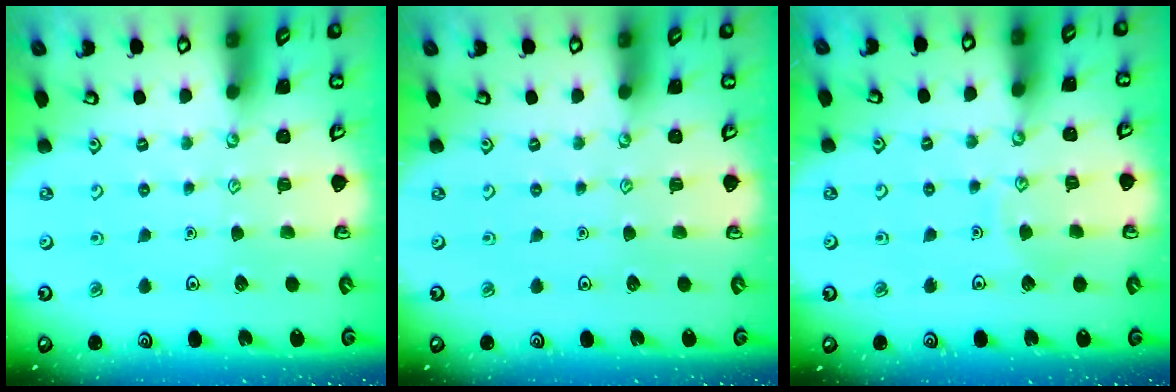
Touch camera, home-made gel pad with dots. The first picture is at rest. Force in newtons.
{"total": 0.0}
{"total": 5.6, "press": 5.6, "slide": 0.5}